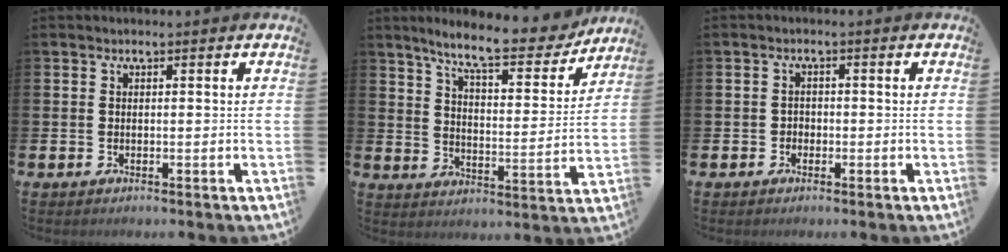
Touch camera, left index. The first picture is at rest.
{"total": 9.3, "force": [8.2, 1.7, 4.0], "torque": [-0.093, -0.046, 0.139]}
{"total": 1.4, "force": [-0.7, 1.2, 0.3], "torque": [-0.005, 0.002, -0.016]}